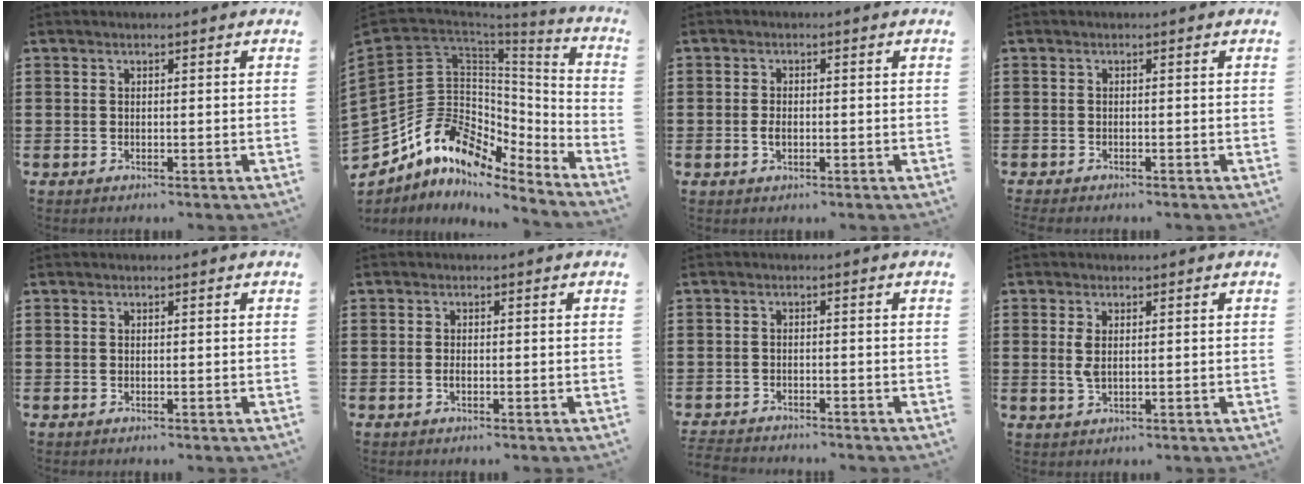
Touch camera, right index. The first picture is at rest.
{"total": 12.4, "force": [-5.4, 9.4, 6.0], "torque": [-0.159, -0.008, -0.100]}
{"total": 1.6, "force": [-0.3, 0.9, 1.3], "torque": [-0.025, 0.001, -0.004]}
{"total": 0.7, "force": [-0.7, 0.0, 0.2], "torque": [-0.005, -0.004, -0.013]}
{"total": 0.0}
{"total": 0.9, "force": [-0.3, 0.4, 0.8], "torque": [-0.015, -0.006, -0.003]}
{"total": 2.0, "force": [-2.0, 0.1, -0.1], "torque": [-0.006, -0.002, -0.043]}
{"total": 2.6, "force": [0.5, 1.0, 2.3], "torque": [-0.057, -0.002, 0.006]}